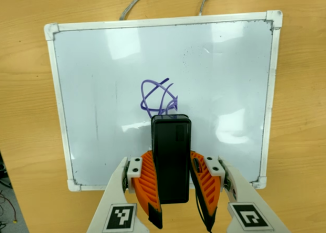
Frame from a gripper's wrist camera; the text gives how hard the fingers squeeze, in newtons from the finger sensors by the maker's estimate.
{"total": 5.9, "left": 4.8, "right": 6.9}